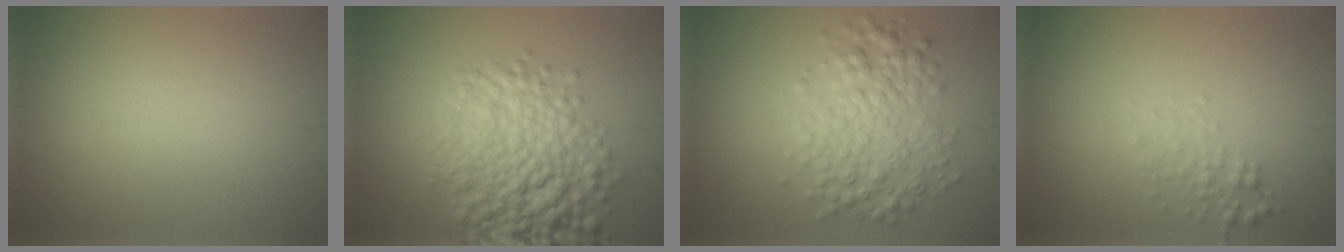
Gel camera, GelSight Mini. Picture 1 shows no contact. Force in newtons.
{"total": 8.5, "press": 8.5, "slide": 0.3}
{"total": 4.9, "press": 4.9, "slide": 0.0}
{"total": 1.5, "press": 1.5, "slide": 0.0}